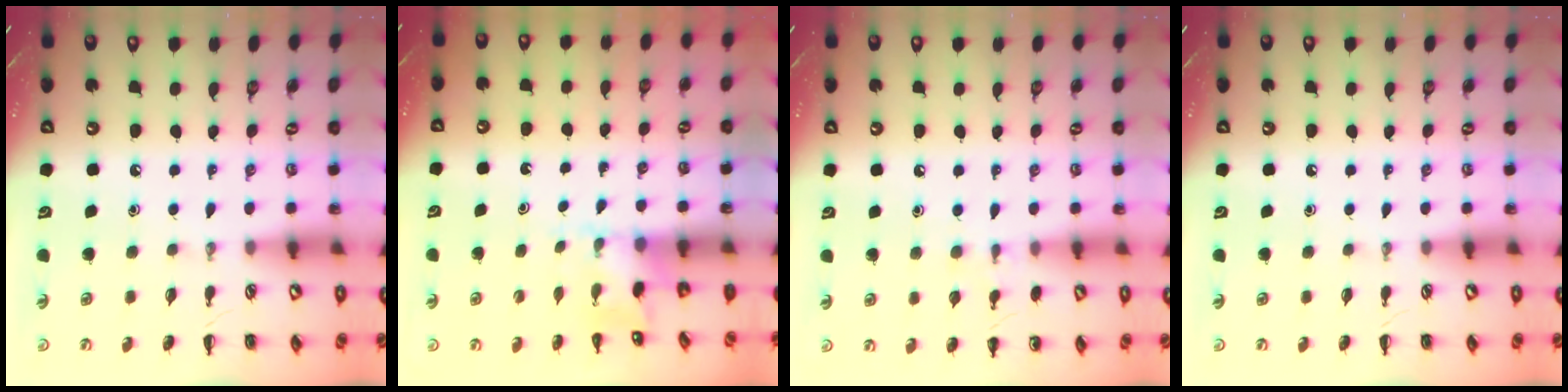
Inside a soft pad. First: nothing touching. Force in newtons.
{"total": 3.0, "press": 2.8, "slide": 1.0}
{"total": 6.1, "press": 5.9, "slide": 1.8}
{"total": 0.0}